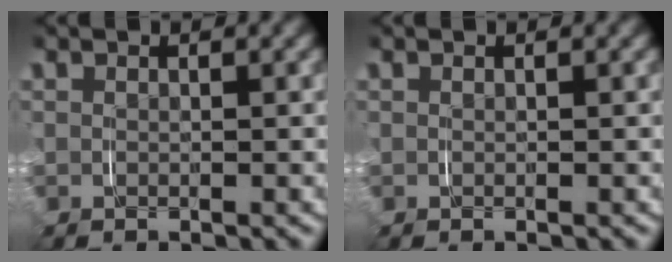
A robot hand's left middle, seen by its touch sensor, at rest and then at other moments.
{"total": 0.0}